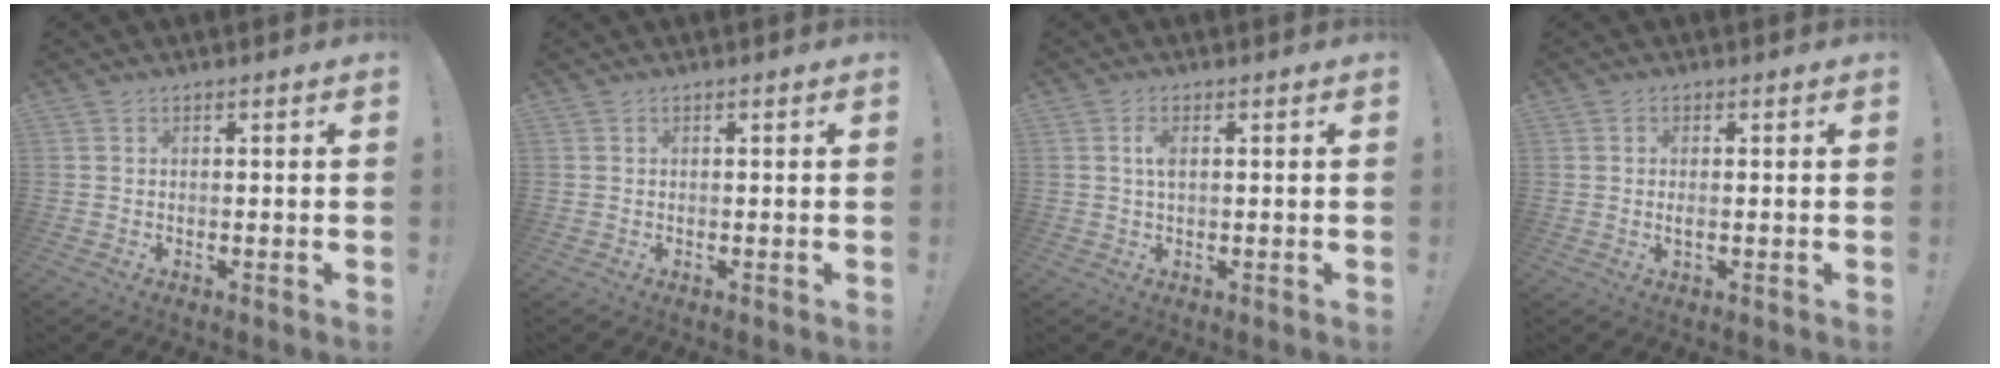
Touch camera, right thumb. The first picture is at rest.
{"total": 0.0}
{"total": 2.9, "force": [0.5, 1.2, 2.6], "torque": [-0.039, -0.001, 0.004]}
{"total": 1.7, "force": [-0.2, 0.6, 1.6], "torque": [-0.027, 0.001, -0.003]}